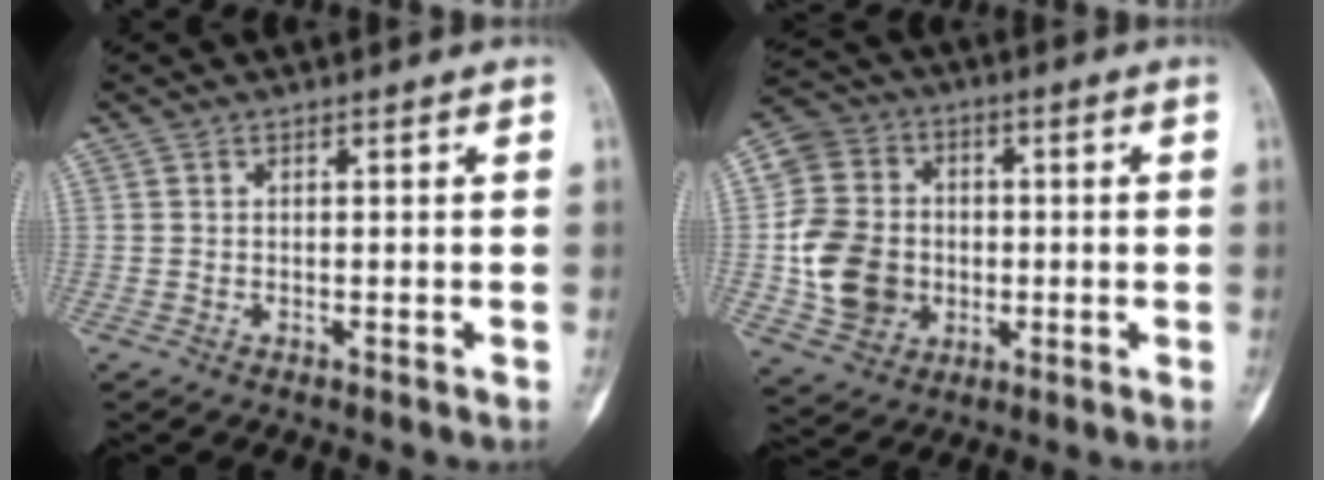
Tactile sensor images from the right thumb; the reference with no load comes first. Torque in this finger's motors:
{"motor_torque": [0.41, 2.11, 0.85, 0.43, 0.04]}